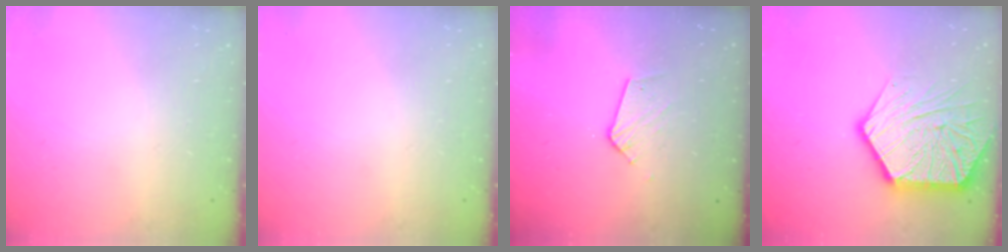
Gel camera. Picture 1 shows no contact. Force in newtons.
{"total": 0.0}
{"total": 6.8, "press": 6.8, "slide": 0.4}
{"total": 19.8, "press": 19.7, "slide": 1.9}